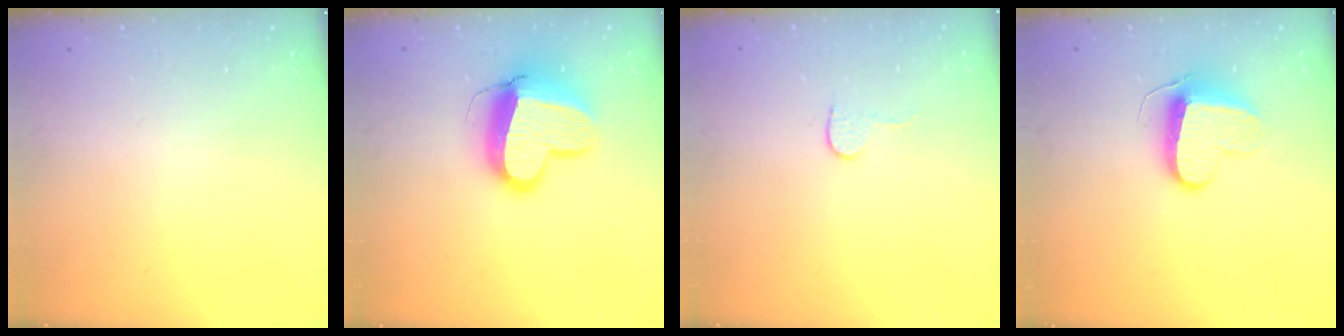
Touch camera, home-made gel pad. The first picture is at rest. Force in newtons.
{"total": 14.4, "press": 14.3, "slide": 1.6}
{"total": 4.0, "press": 4.0, "slide": 0.4}
{"total": 9.7, "press": 9.7, "slide": 0.4}